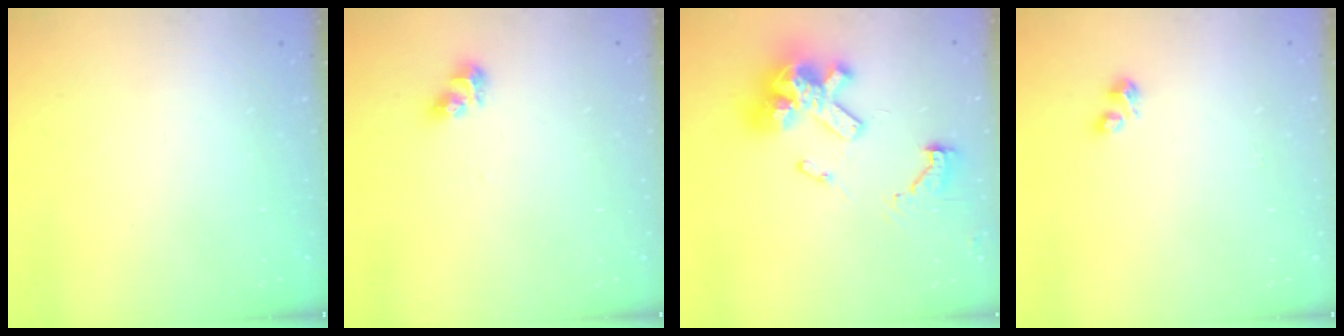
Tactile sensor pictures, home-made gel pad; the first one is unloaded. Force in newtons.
{"total": 6.1, "press": 6.1, "slide": 0.3}
{"total": 18.5, "press": 18.3, "slide": 2.4}
{"total": 2.9, "press": 2.8, "slide": 0.6}